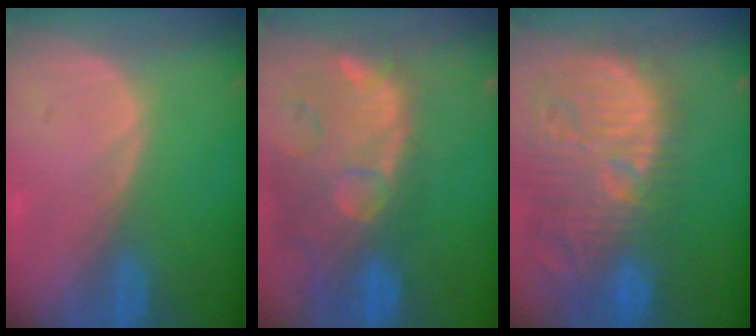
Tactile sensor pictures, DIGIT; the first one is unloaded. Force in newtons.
{"total": 14.6, "press": 11.8, "slide": 8.6}
{"total": 14.8, "press": 13.1, "slide": 6.9}